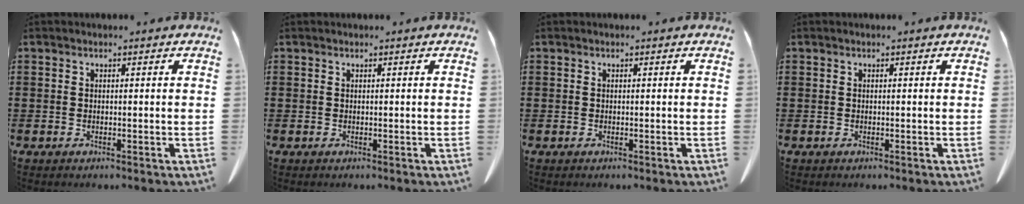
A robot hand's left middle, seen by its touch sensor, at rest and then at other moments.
{"total": 0.0}
{"total": 0.0}
{"total": 0.0}